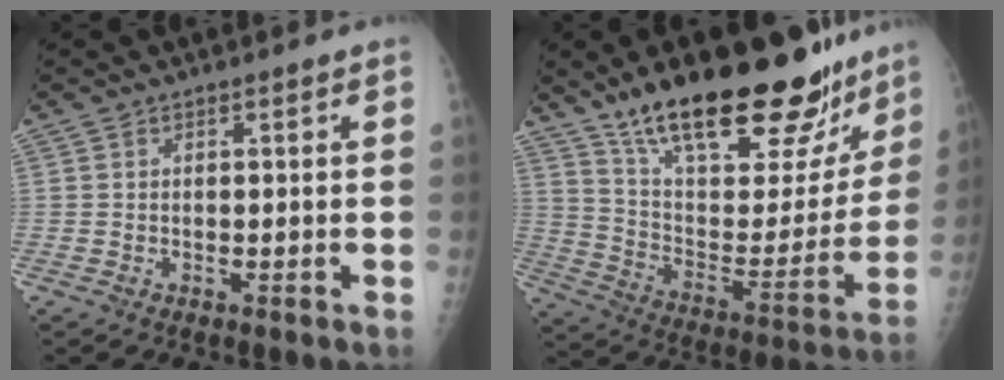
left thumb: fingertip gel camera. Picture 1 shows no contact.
{"total": 31.4, "force": [23.1, 10.7, 18.3], "torque": [-0.242, -0.083, 0.352]}